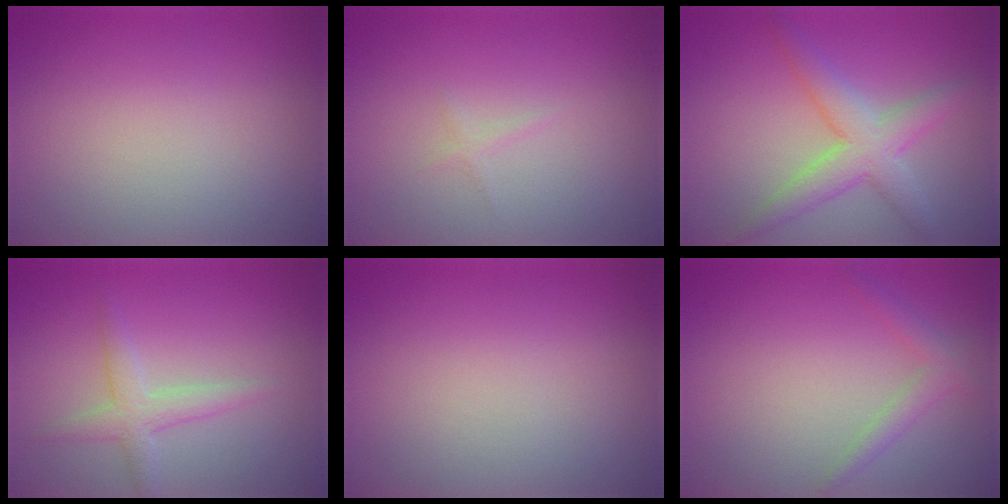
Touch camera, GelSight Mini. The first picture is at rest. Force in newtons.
{"total": 0.5, "press": 0.5, "slide": 0.0}
{"total": 4.5, "press": 4.5, "slide": 0.0}
{"total": 2.4, "press": 2.4, "slide": 0.1}
{"total": 0.0}
{"total": 1.8, "press": 1.8, "slide": 0.1}